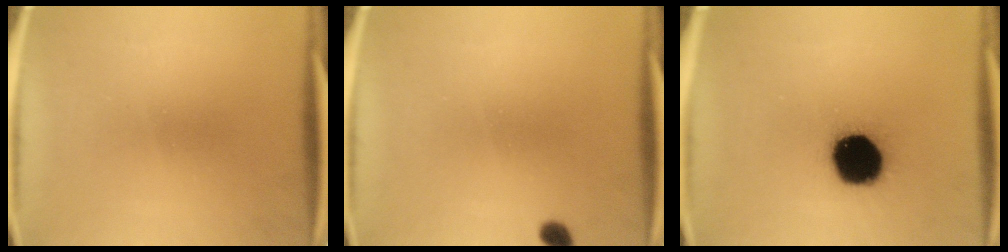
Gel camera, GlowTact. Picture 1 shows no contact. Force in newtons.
{"total": 1.7}
{"total": 19.2}